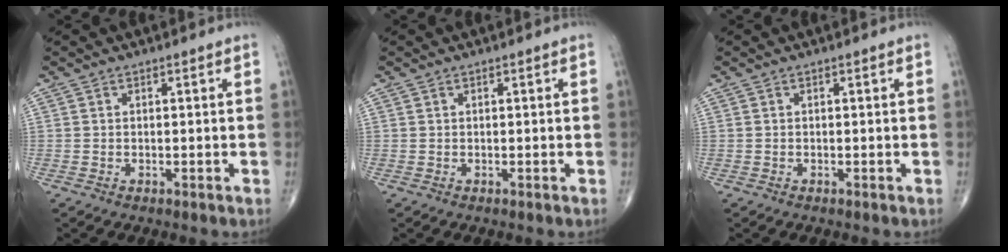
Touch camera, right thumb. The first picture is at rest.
{"total": 0.0}
{"total": 0.0}